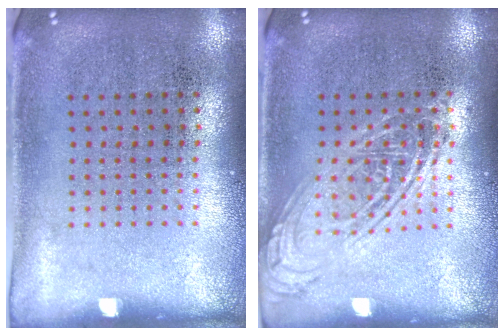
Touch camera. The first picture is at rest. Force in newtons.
{"total": 2.5, "press": 2.5, "slide": 0.2}